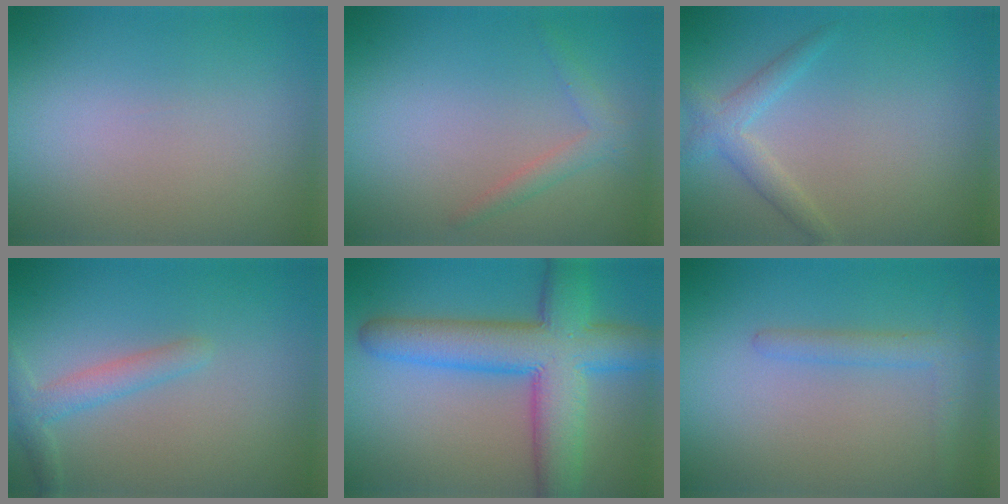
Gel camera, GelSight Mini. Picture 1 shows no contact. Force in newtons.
{"total": 1.5, "press": 1.5, "slide": 0.1}
{"total": 2.0, "press": 2.0, "slide": 0.1}
{"total": 2.2, "press": 2.2, "slide": 0.1}
{"total": 9.8, "press": 9.8, "slide": 0.3}
{"total": 2.0, "press": 2.0, "slide": 0.2}